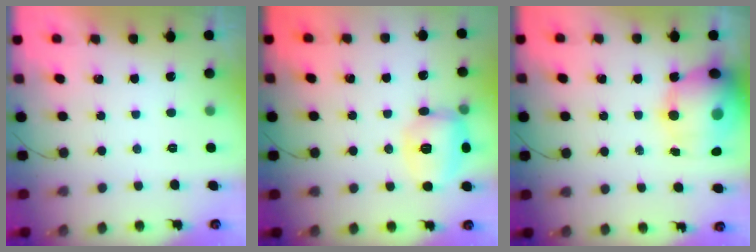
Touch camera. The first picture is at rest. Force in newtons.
{"total": 12.9, "press": 12.7, "slide": 1.8}
{"total": 18.9, "press": 18.4, "slide": 4.5}